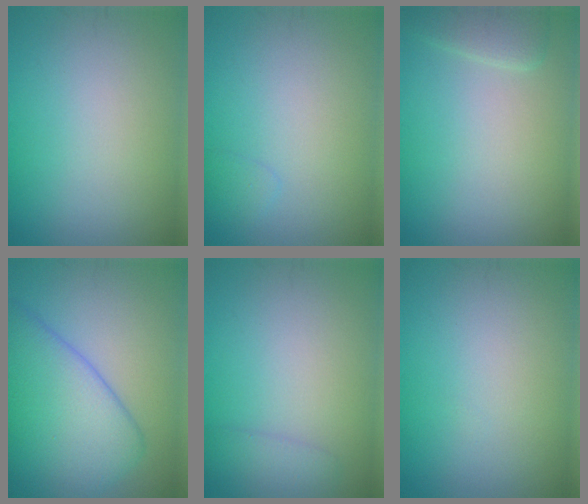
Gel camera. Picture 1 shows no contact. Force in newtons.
{"total": 0.8, "press": 0.8, "slide": 0.0}
{"total": 2.1, "press": 2.1, "slide": 0.2}
{"total": 8.9, "press": 8.9, "slide": 0.5}
{"total": 1.7, "press": 1.6, "slide": 0.2}
{"total": 0.0}